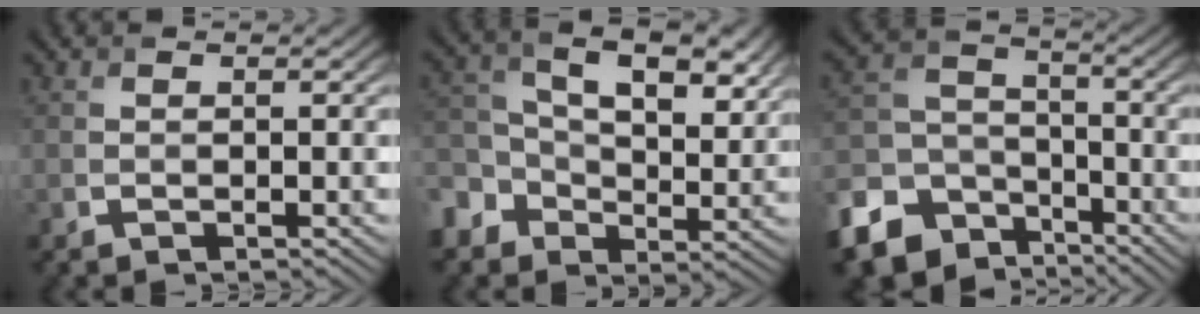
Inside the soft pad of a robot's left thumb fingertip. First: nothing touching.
{"total": 10.6, "force": [1.1, 7.3, 7.5], "torque": [-0.147, -0.005, 0.009]}
{"total": 12.4, "force": [-7.3, 8.6, 5.1], "torque": [-0.166, -0.033, -0.135]}